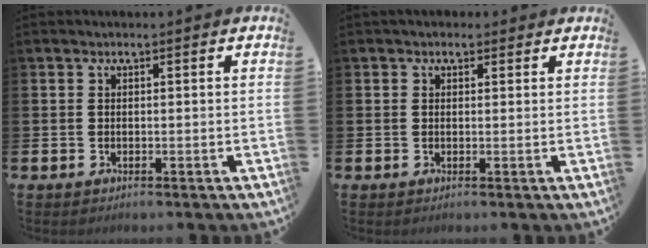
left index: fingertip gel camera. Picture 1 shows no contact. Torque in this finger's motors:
{"motor_torque": [0.80, -1.34, -0.12, 0.14]}